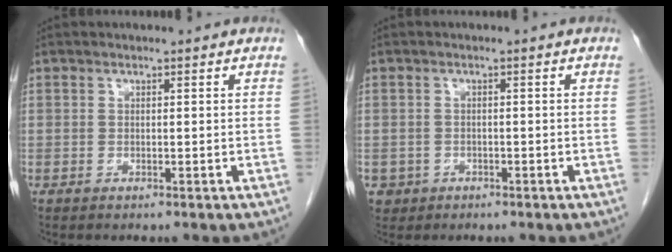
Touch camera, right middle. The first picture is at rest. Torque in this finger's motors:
{"motor_torque": [0.66, -0.68, 0.34, 0.02]}